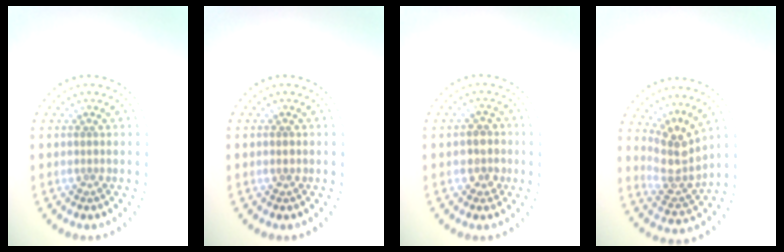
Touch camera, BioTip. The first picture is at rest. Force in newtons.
{"total": 0.8, "press": 0.8, "slide": 0.1}
{"total": 2.2, "press": 2.1, "slide": 0.7}
{"total": 3.9, "press": 2.8, "slide": 2.6}